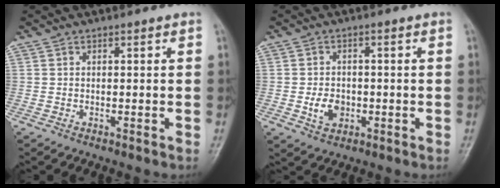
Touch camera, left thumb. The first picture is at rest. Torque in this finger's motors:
{"motor_torque": [-0.58, 0.22, 0.31, -0.24, 0.01]}